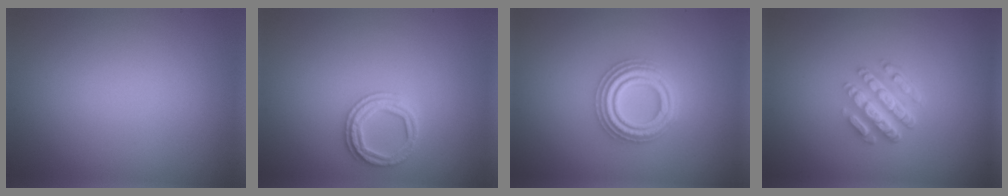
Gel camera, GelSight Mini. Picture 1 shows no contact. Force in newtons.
{"total": 2.4, "press": 2.4, "slide": 0.2}
{"total": 4.3, "press": 4.2, "slide": 0.8}
{"total": 4.6, "press": 3.2, "slide": 3.3}